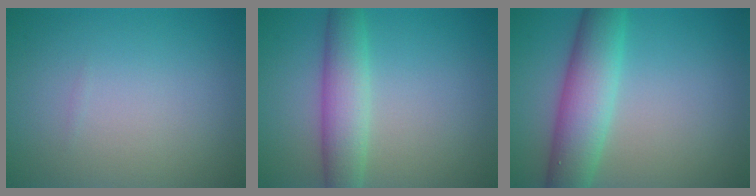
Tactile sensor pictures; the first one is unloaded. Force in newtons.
{"total": 4.5, "press": 4.5, "slide": 0.1}
{"total": 6.3, "press": 6.3, "slide": 0.3}